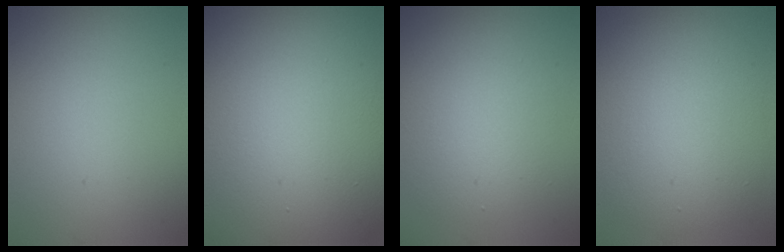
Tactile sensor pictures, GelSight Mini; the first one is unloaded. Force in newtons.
{"total": 23.0, "press": 22.9, "slide": 1.0}
{"total": 4.9, "press": 4.9, "slide": 0.2}
{"total": 8.5, "press": 8.5, "slide": 0.3}